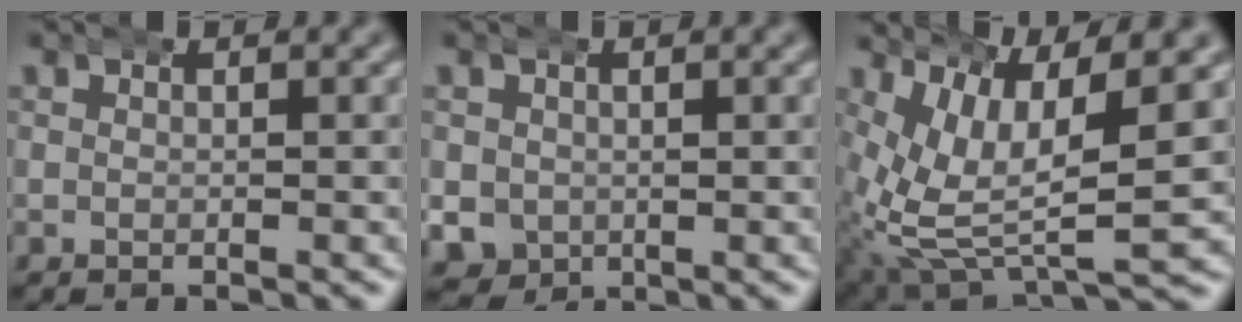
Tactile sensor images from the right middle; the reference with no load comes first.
{"total": 6.8, "force": [-1.4, 6.4, 2.1], "torque": [-0.076, -0.038, -0.017]}
{"total": 12.2, "force": [0.3, 7.7, 9.5], "torque": [-0.186, -0.045, 0.020]}